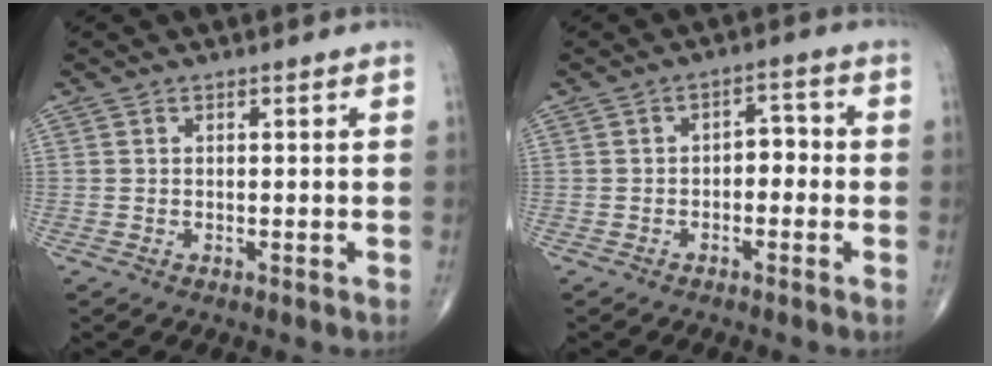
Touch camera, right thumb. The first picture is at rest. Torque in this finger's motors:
{"motor_torque": [0.06, -0.11, 0.33, -0.15, 0.01]}